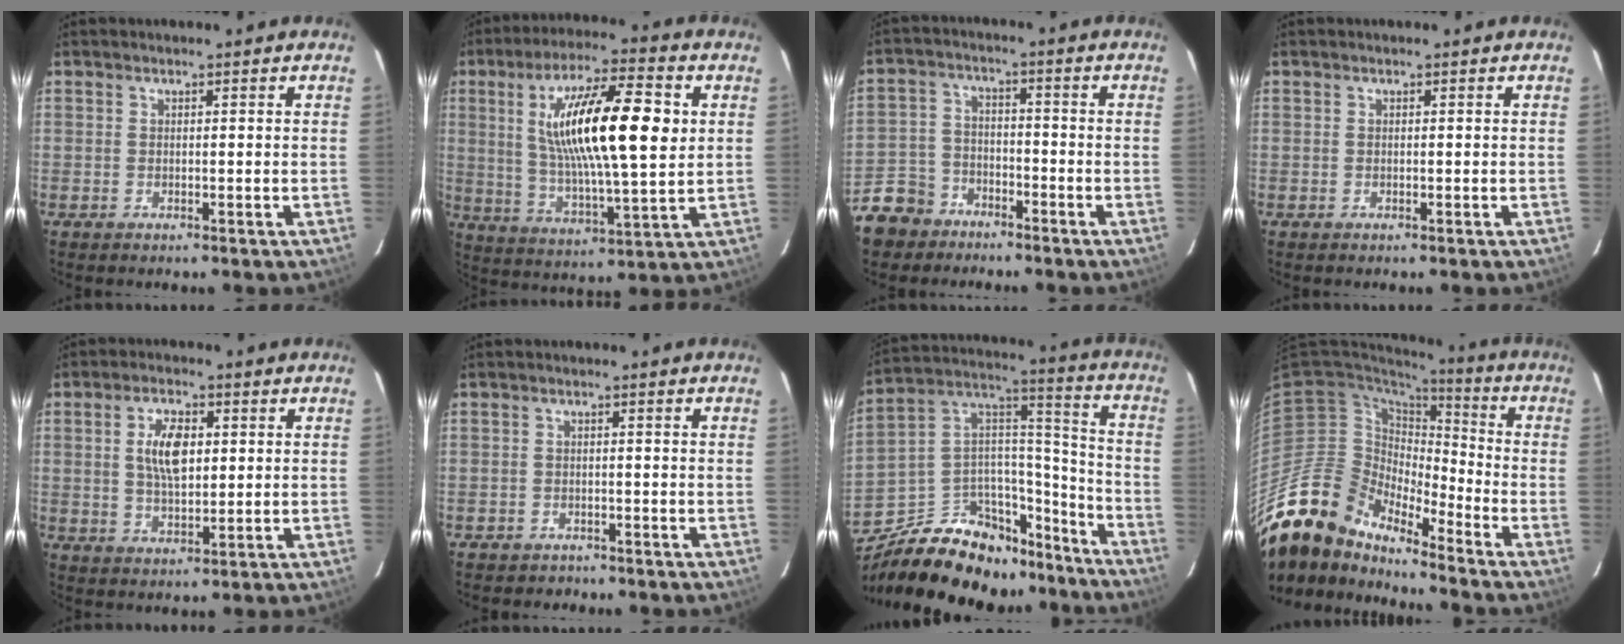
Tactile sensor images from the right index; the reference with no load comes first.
{"total": 19.8, "force": [4.3, 4.7, 18.8], "torque": [-0.331, 0.015, 0.079]}
{"total": 9.2, "force": [-6.6, 6.1, 2.0], "torque": [-0.071, 0.017, -0.119]}
{"total": 0.0}
{"total": 7.3, "force": [1.4, 3.5, 6.2], "torque": [-0.116, 0.007, 0.029]}
{"total": 3.3, "force": [-2.5, 2.1, 0.2], "torque": [-0.016, 0.006, -0.039]}
{"total": 25.5, "force": [-17.8, 13.7, 12.1], "torque": [-0.239, 0.073, -0.254]}
{"total": 18.0, "force": [-15.8, 6.3, 5.9], "torque": [-0.115, -0.010, -0.303]}